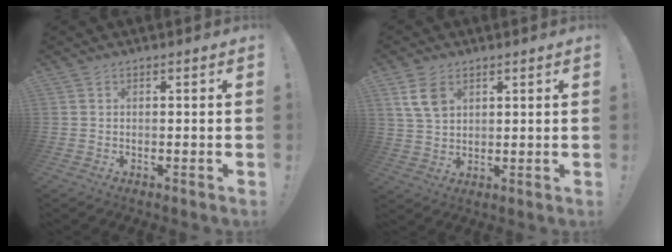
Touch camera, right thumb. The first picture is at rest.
{"total": 8.0, "force": [3.6, 5.7, 4.5], "torque": [-0.072, -0.009, 0.069]}